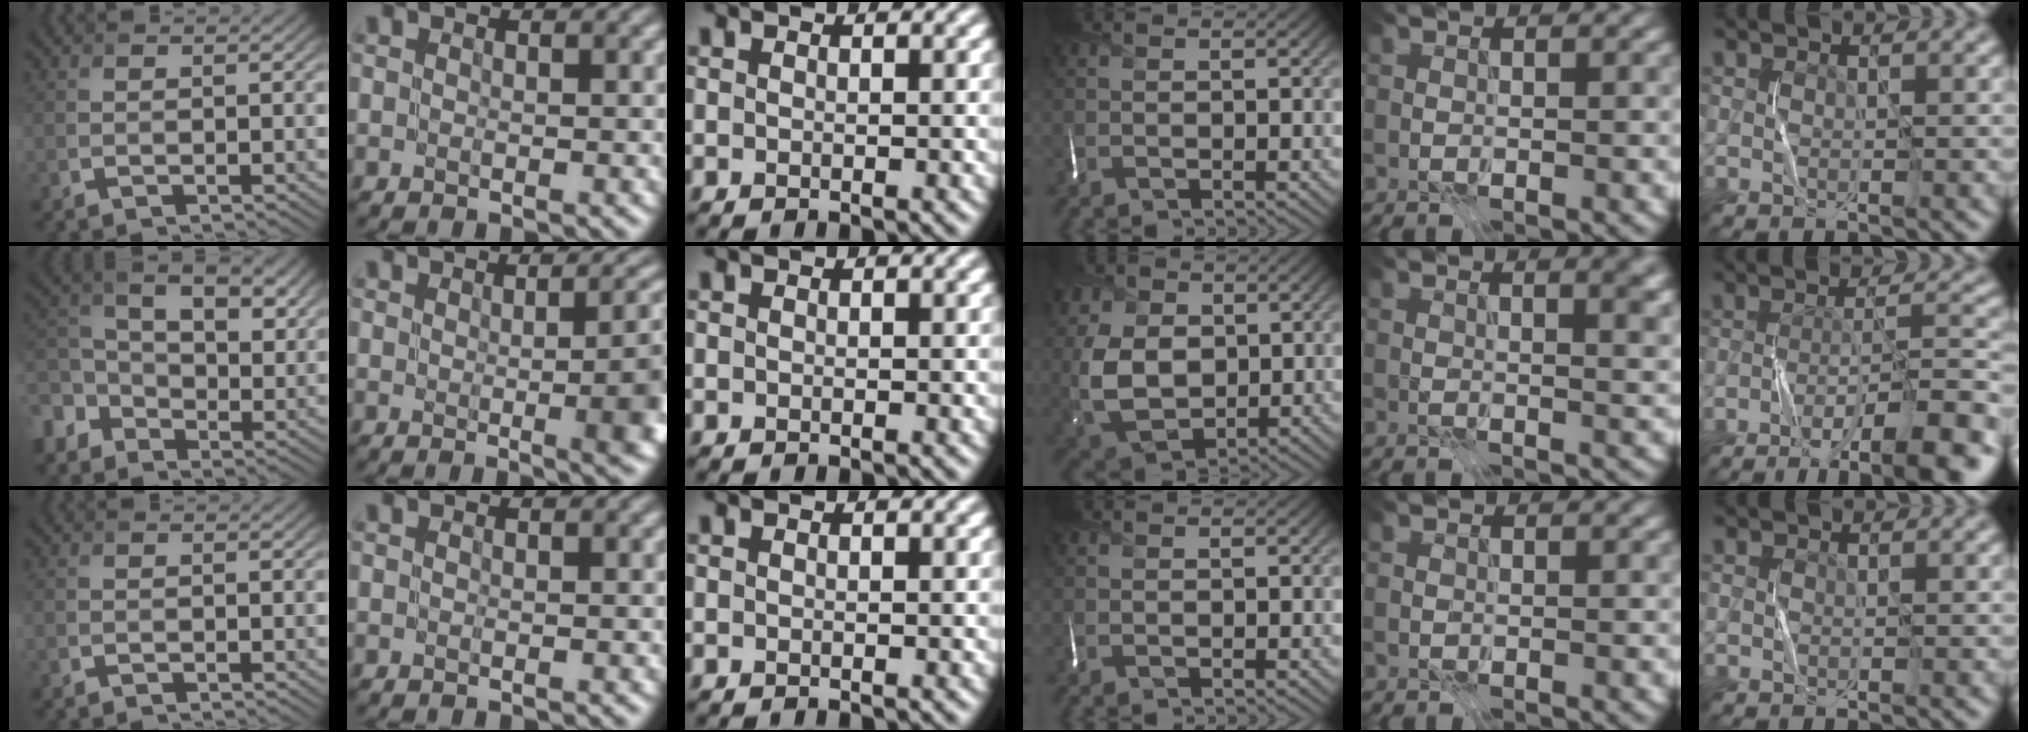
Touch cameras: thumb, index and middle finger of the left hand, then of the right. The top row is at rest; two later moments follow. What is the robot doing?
{"motion": "fold", "object": "scarf"}